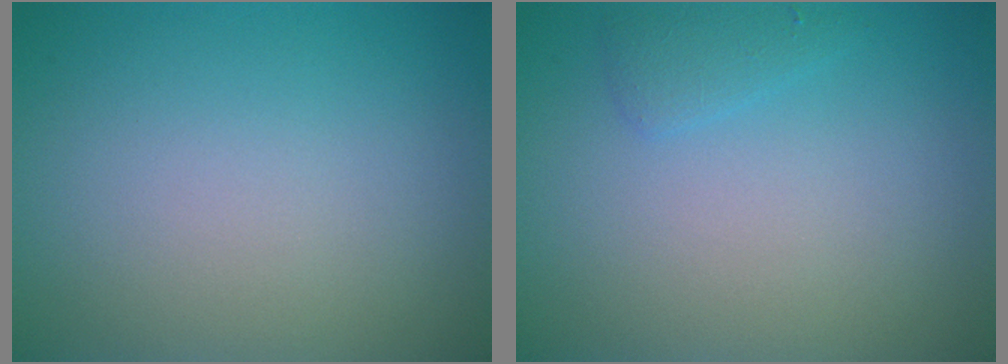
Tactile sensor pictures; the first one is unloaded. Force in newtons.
{"total": 1.2, "press": 1.2, "slide": 0.1}